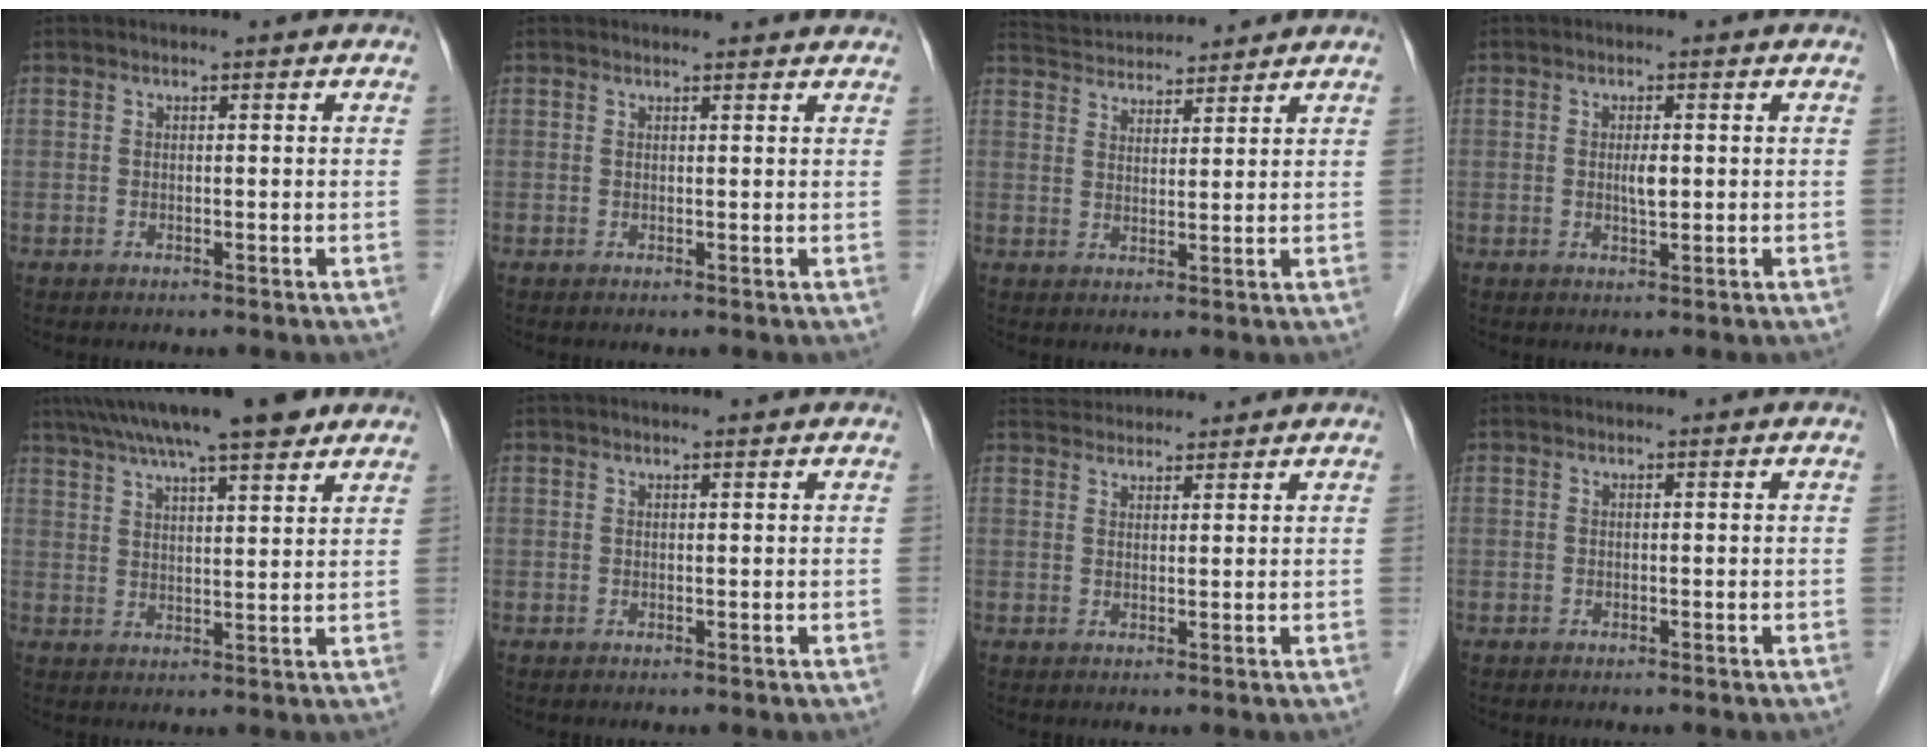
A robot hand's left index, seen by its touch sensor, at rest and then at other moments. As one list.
[{"total": 4.1, "force": [4.0, 0.6, 0.8], "torque": [-0.013, 0.010, 0.038]}, {"total": 8.3, "force": [8.2, 0.8, 1.4], "torque": [-0.035, 0.031, 0.134]}, {"total": 2.0, "force": [0.2, 0.5, 1.9], "torque": [-0.036, -0.001, 0.005]}, {"total": 15.5, "force": [12.2, 2.0, 9.4], "torque": [-0.160, 0.035, 0.185]}, {"total": 3.0, "force": [2.5, 0.1, 1.6], "torque": [-0.020, 0.032, 0.039]}, {"total": 5.4, "force": [5.3, 0.8, 0.7], "torque": [-0.014, 0.038, 0.085]}, {"total": 0.0}]